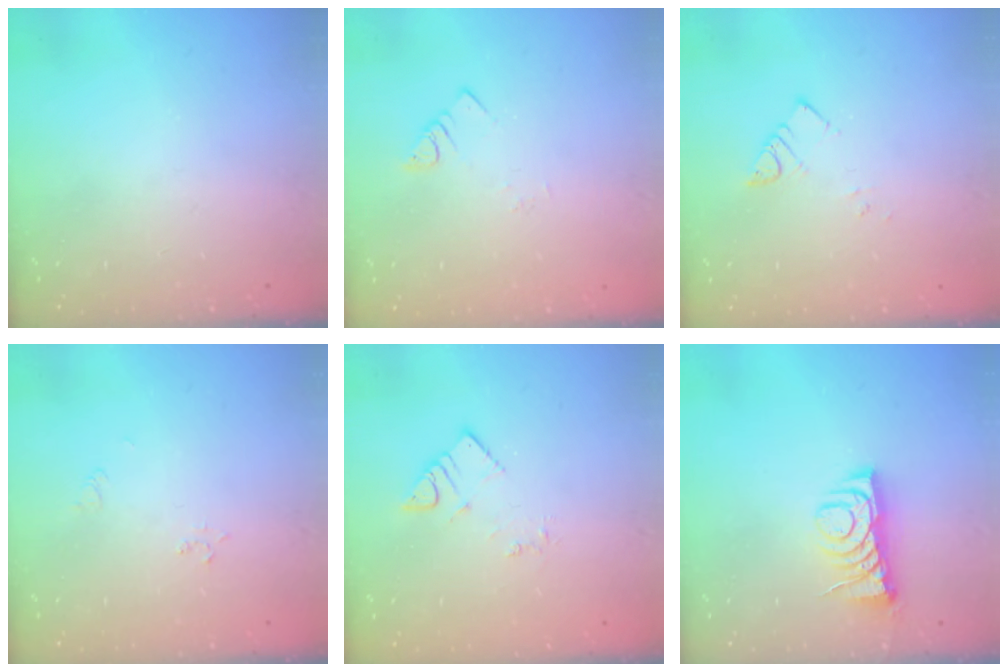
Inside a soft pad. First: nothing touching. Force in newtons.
{"total": 2.1, "press": 2.1, "slide": 0.3}
{"total": 3.2, "press": 3.2, "slide": 0.2}
{"total": 2.4, "press": 2.4, "slide": 0.3}
{"total": 3.9, "press": 3.9, "slide": 0.2}
{"total": 7.0, "press": 6.9, "slide": 0.9}